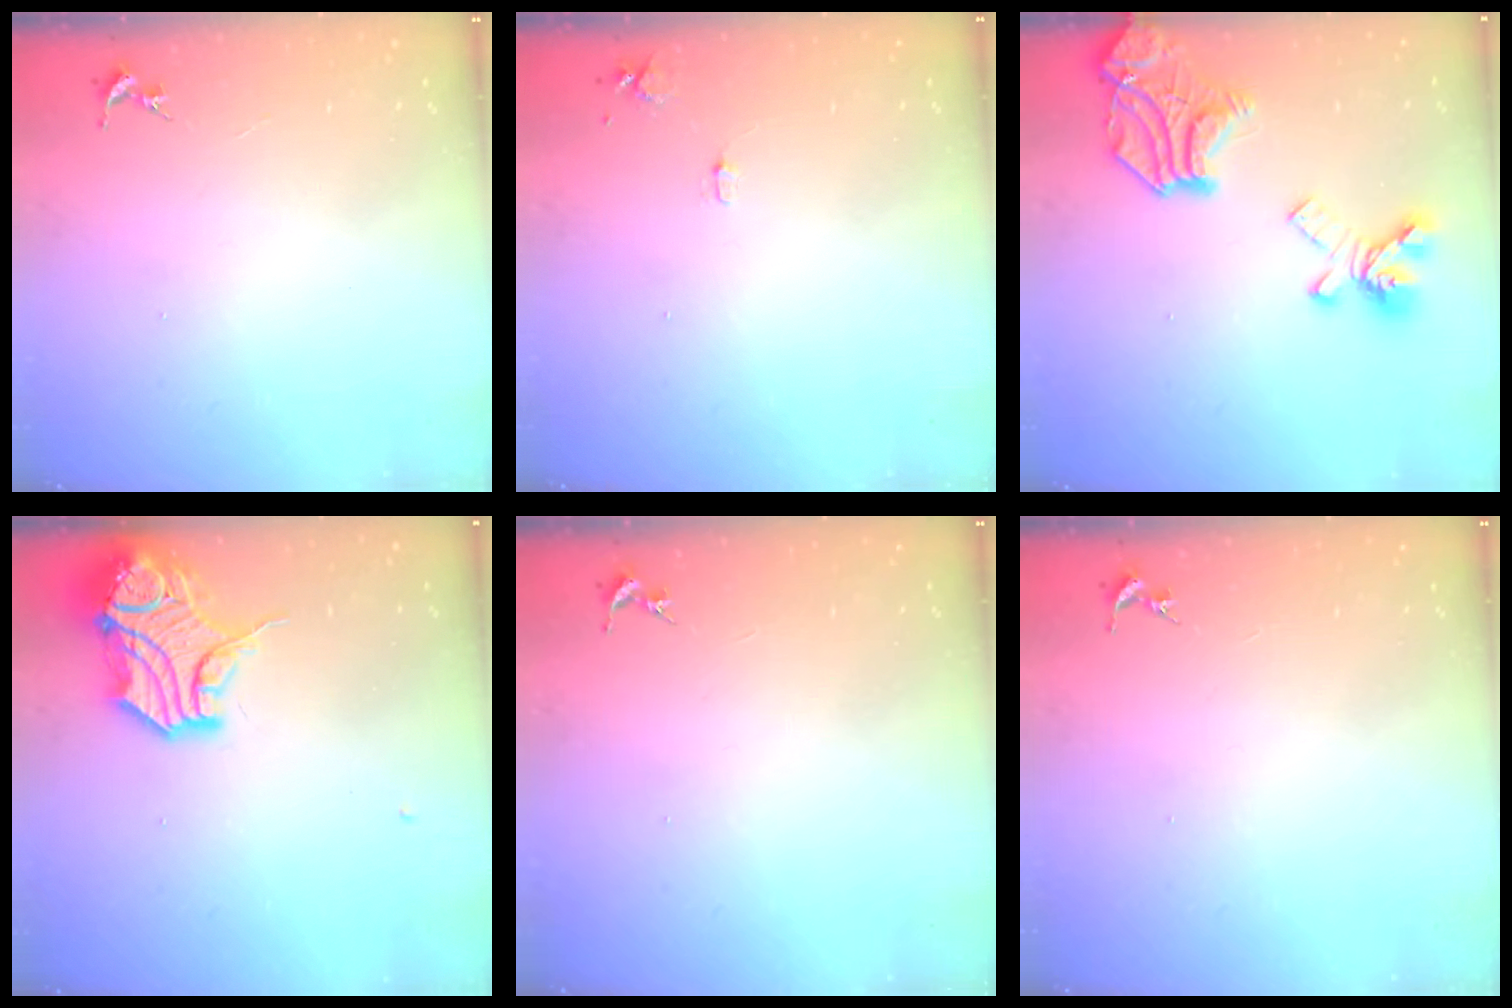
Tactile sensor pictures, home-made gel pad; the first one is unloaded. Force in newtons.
{"total": 5.2, "press": 5.1, "slide": 0.8}
{"total": 21.3, "press": 21.2, "slide": 1.6}
{"total": 15.8, "press": 15.6, "slide": 2.2}
{"total": 0.0}
{"total": 0.0}